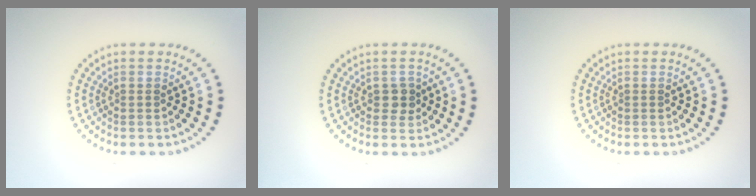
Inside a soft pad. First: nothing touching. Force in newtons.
{"total": 1.4, "press": 1.4, "slide": 0.4}
{"total": 0.0}